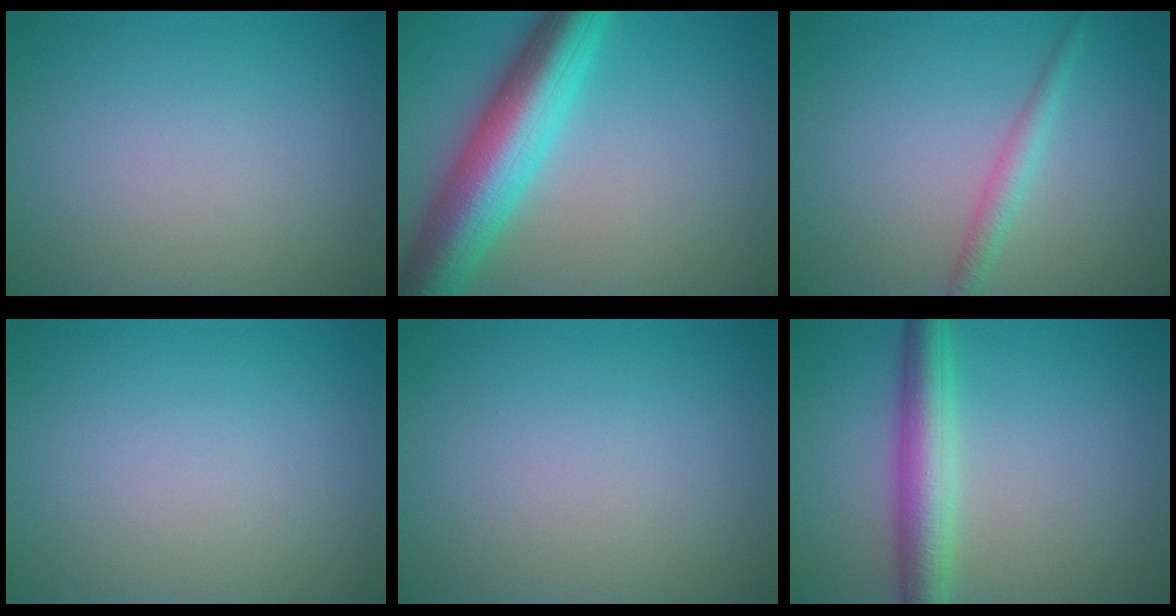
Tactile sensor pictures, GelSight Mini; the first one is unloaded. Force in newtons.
{"total": 9.6, "press": 9.6, "slide": 0.3}
{"total": 1.9, "press": 1.9, "slide": 0.1}
{"total": 0.0}
{"total": 0.0}
{"total": 5.0, "press": 5.0, "slide": 0.1}